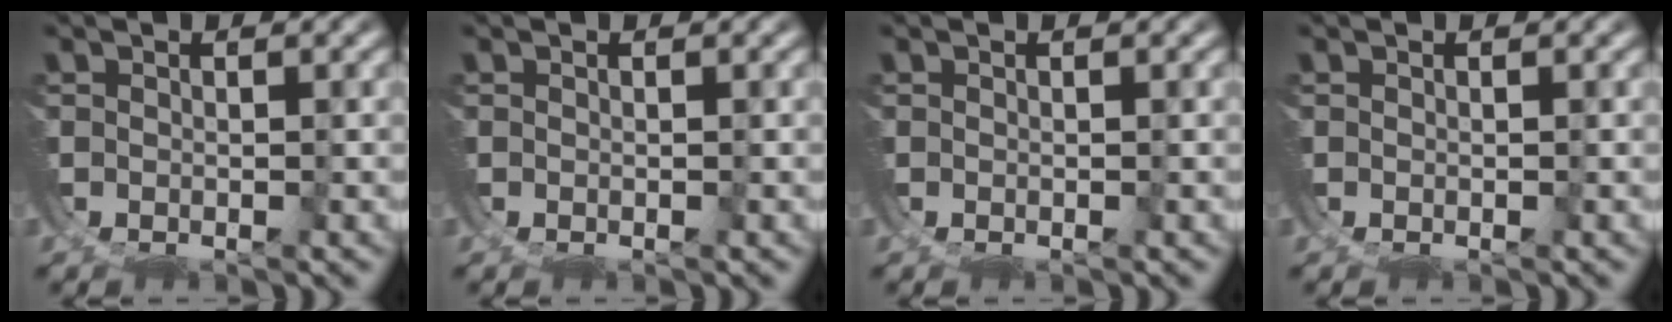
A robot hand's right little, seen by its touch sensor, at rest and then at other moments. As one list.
[{"total": 0.0}, {"total": 0.0}, {"total": 0.0}]